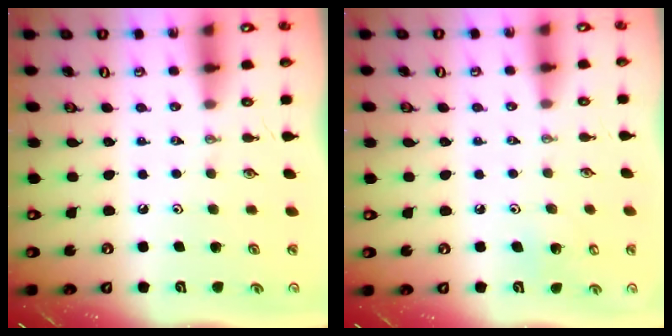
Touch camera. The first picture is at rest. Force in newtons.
{"total": 5.0, "press": 4.9, "slide": 0.4}